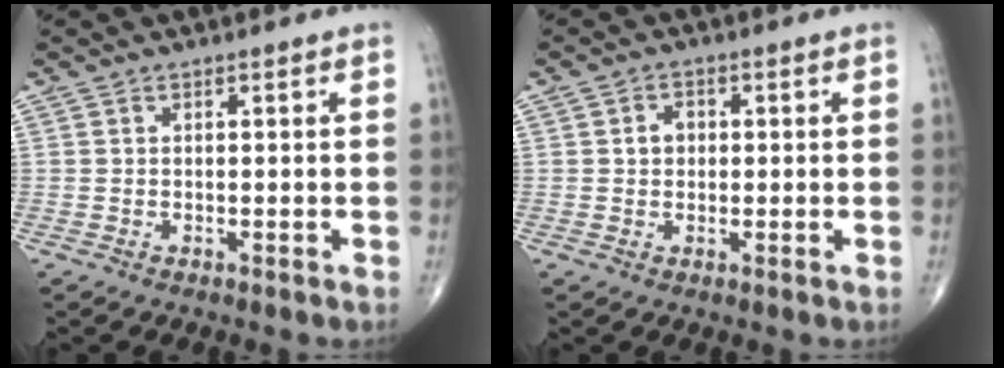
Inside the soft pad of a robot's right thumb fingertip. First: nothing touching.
{"total": 2.6, "force": [0.3, 2.2, 1.5], "torque": [-0.014, 0.008, 0.002]}